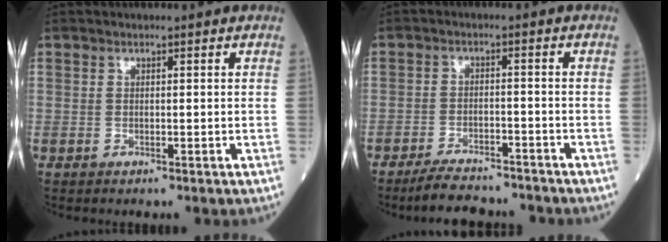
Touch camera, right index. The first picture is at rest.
{"total": 8.3, "force": [-7.6, 1.8, 2.9], "torque": [-0.046, -0.005, -0.119]}